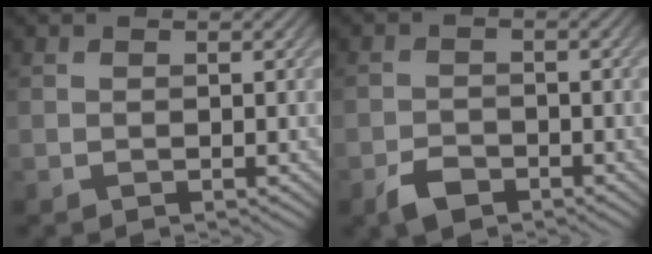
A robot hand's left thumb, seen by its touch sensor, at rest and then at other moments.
{"total": 3.0, "force": [-2.1, 1.6, 1.5], "torque": [-0.029, -0.002, -0.045]}